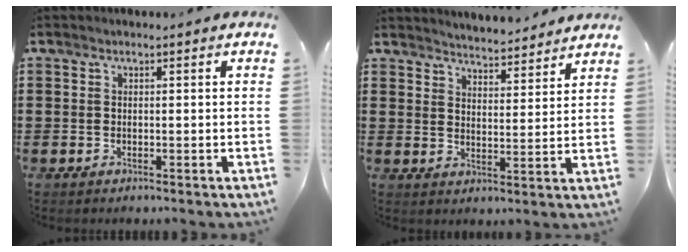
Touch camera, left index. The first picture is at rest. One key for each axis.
{"total": 4.0, "fx": 4.0, "fy": -0.4, "fz": -0.1, "tx": -0.014, "ty": -0.029, "tz": 0.069}